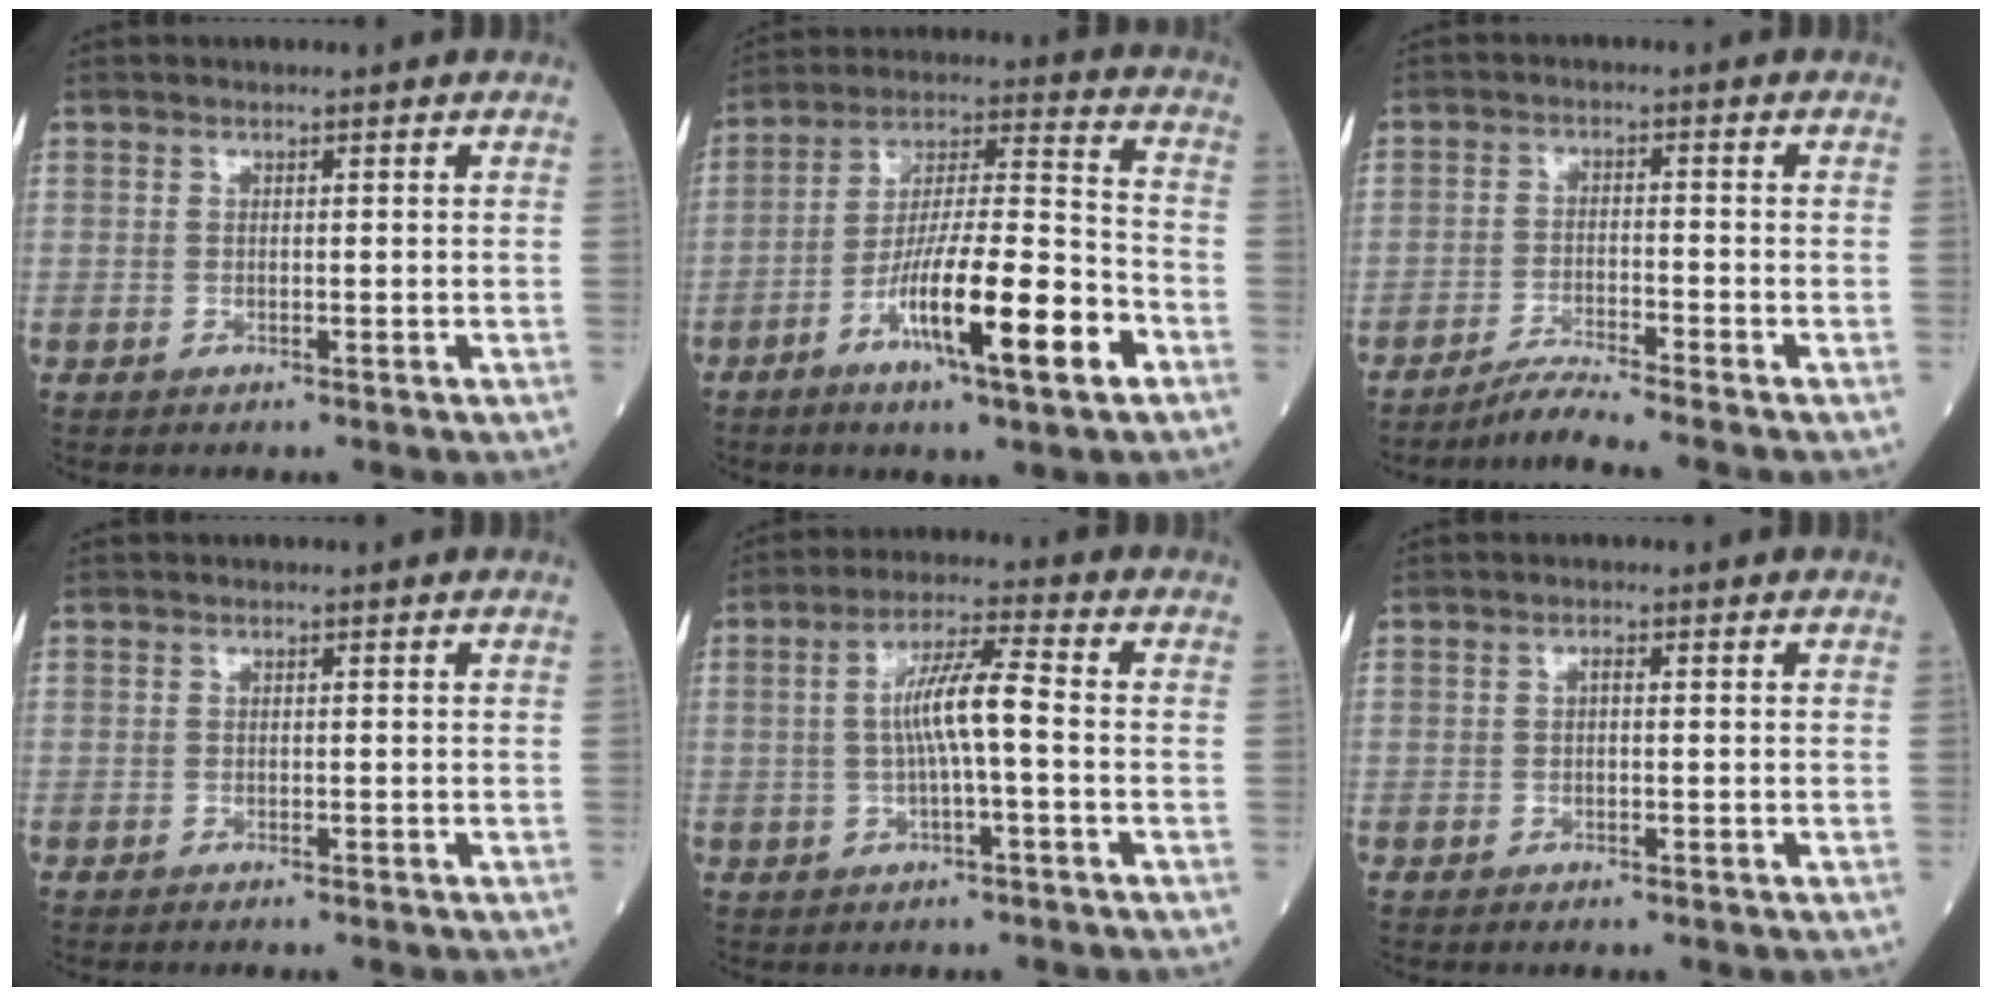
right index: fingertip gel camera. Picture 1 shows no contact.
{"total": 16.5, "force": [-7.2, 1.5, 14.8], "torque": [-0.261, -0.011, -0.123]}
{"total": 4.6, "force": [-4.1, -1.7, 1.3], "torque": [-0.030, -0.023, -0.079]}
{"total": 0.9, "force": [-0.8, 0.1, 0.4], "torque": [-0.004, -0.001, -0.010]}
{"total": 6.9, "force": [-0.3, 0.4, 6.9], "torque": [-0.129, 0.014, -0.008]}
{"total": 0.6, "force": [0.0, 0.2, 0.6], "torque": [-0.010, 0.002, -0.002]}